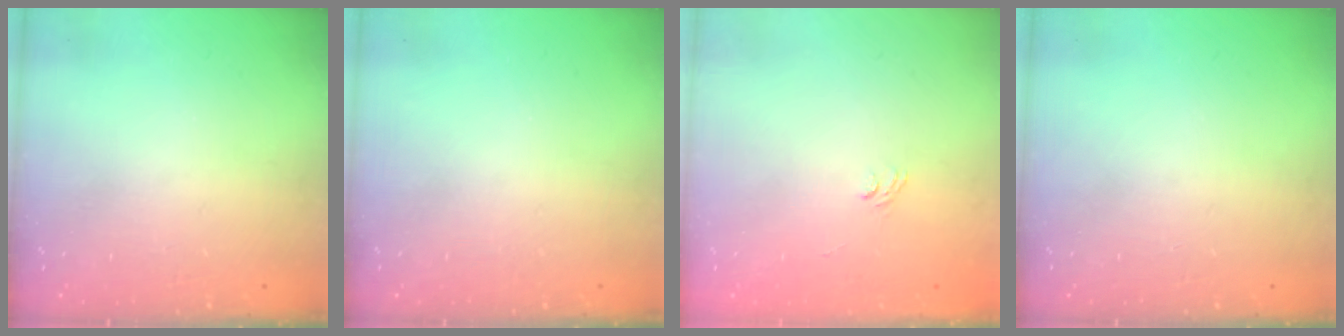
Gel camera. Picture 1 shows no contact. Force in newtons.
{"total": 0.0}
{"total": 2.4, "press": 2.1, "slide": 1.1}
{"total": 0.0}